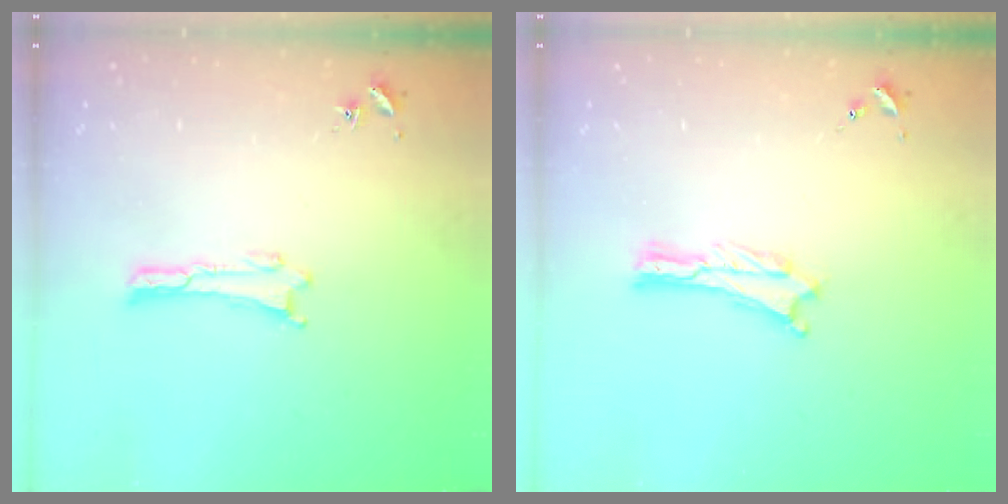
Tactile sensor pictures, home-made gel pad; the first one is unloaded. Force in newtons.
{"total": 0.0}